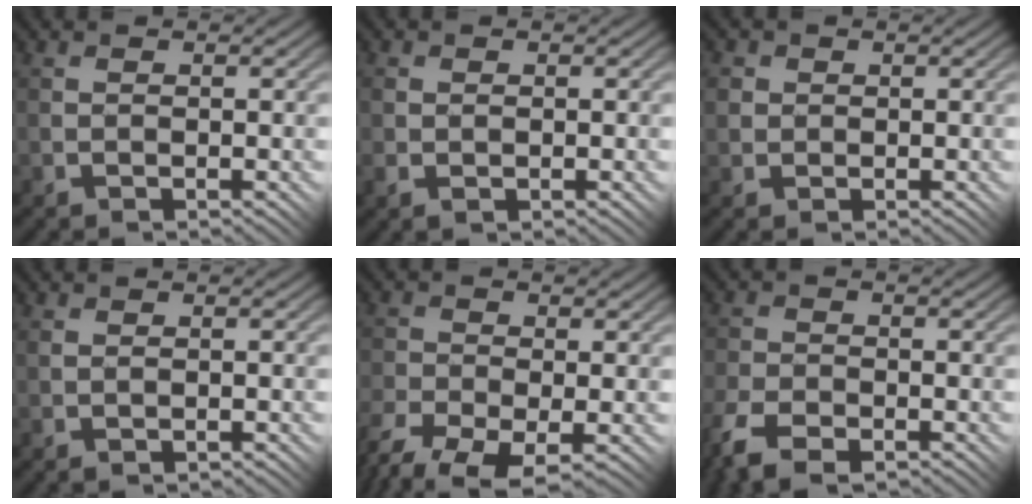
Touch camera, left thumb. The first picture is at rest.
{"total": 1.4, "force": [-0.1, 1.1, 0.9], "torque": [-0.019, -0.002, -0.003]}
{"total": 3.2, "force": [1.0, 2.9, 0.8], "torque": [-0.024, 0.010, 0.011]}
{"total": 0.9, "force": [0.0, 0.6, 0.8], "torque": [-0.015, 0.002, 0.002]}
{"total": 9.3, "force": [-6.4, 4.0, 5.3], "torque": [-0.108, -0.034, -0.107]}
{"total": 7.0, "force": [-4.6, 3.5, 4.0], "torque": [-0.104, -0.022, -0.086]}